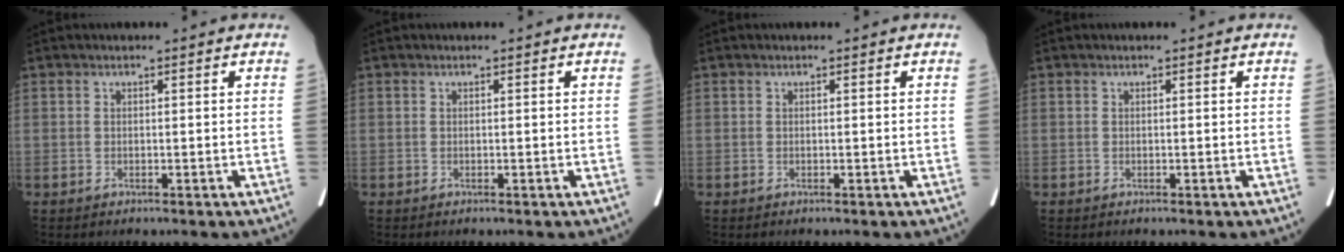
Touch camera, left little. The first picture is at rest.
{"total": 0.0}
{"total": 0.0}
{"total": 0.0}